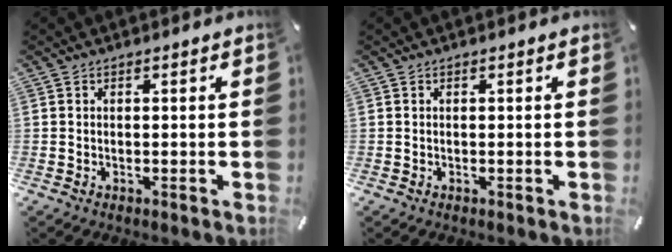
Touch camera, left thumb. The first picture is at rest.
{"total": 0.0}